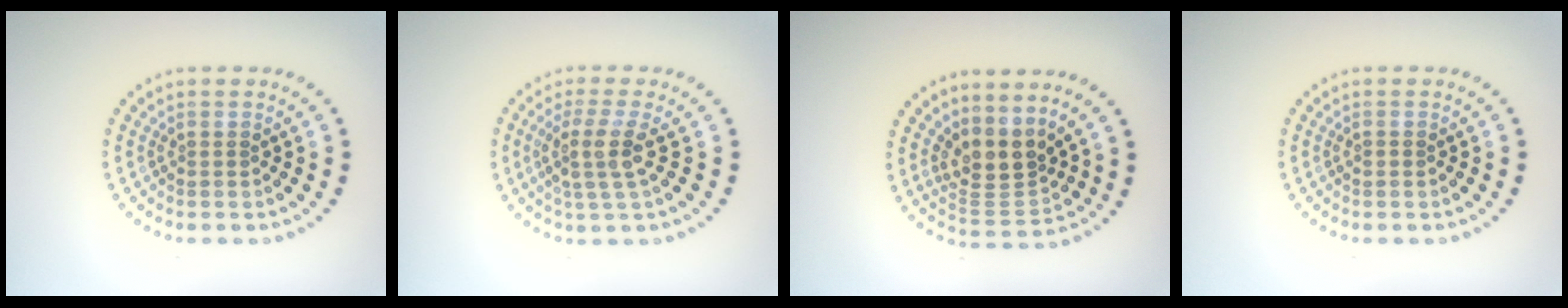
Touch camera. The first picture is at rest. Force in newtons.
{"total": 3.4, "press": 2.6, "slide": 2.2}
{"total": 3.5, "press": 2.6, "slide": 2.3}
{"total": 0.5, "press": 0.5, "slide": 0.1}